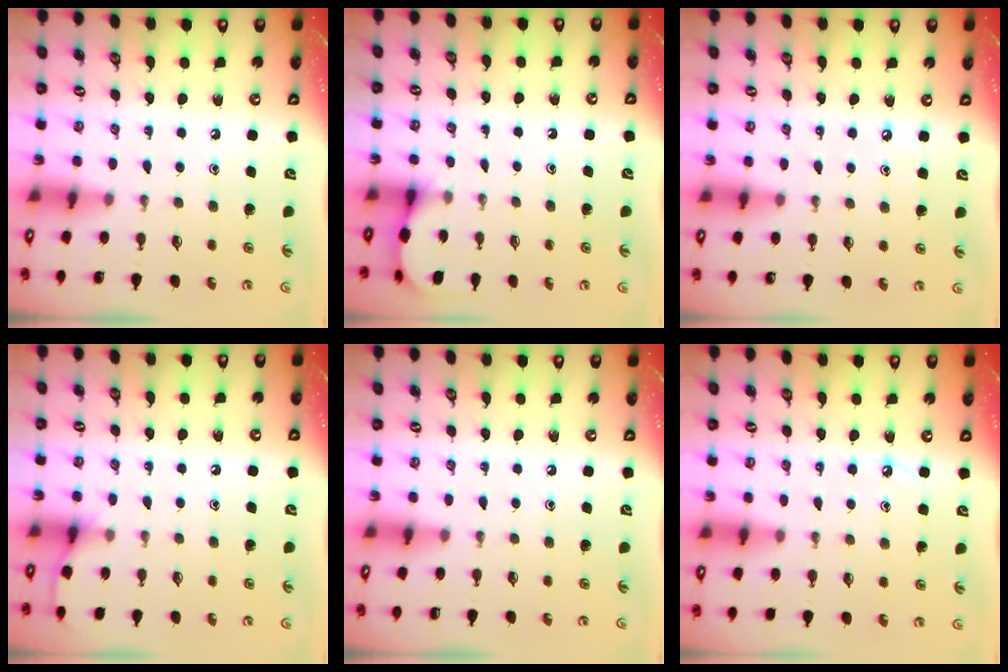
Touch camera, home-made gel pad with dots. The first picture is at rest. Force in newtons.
{"total": 2.9, "press": 2.9, "slide": 0.3}
{"total": 2.4, "press": 2.4, "slide": 0.3}
{"total": 4.2, "press": 4.1, "slide": 0.6}
{"total": 0.0}
{"total": 4.9, "press": 4.8, "slide": 0.7}